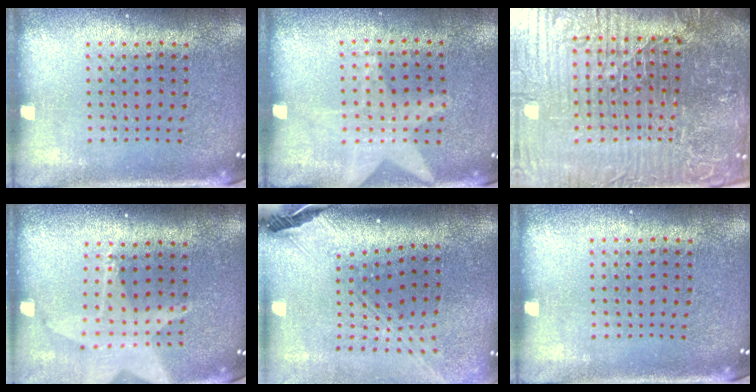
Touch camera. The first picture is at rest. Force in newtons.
{"total": 1.3, "press": 0.9, "slide": 0.9}
{"total": 8.0, "press": 7.0, "slide": 3.7}
{"total": 2.0, "press": 1.6, "slide": 1.3}
{"total": 2.8, "press": 2.0, "slide": 2.0}
{"total": 0.0}